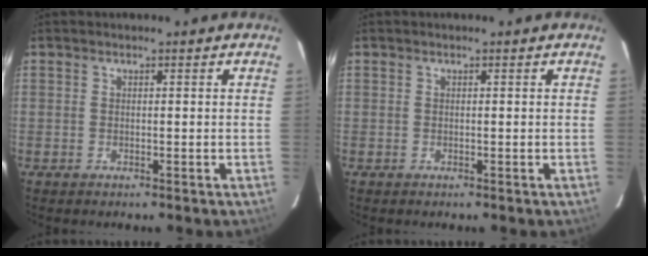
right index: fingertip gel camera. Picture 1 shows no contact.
{"total": 0.0}